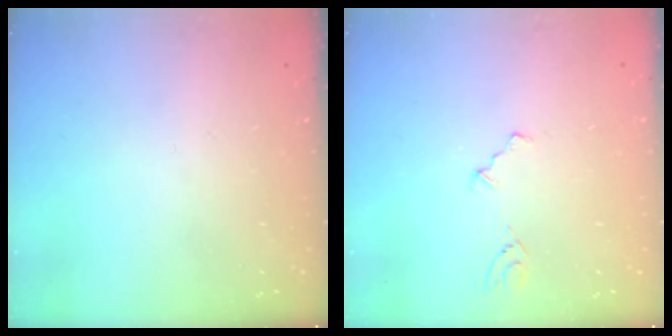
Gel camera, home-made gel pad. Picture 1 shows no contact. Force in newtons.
{"total": 2.7, "press": 2.5, "slide": 1.2}